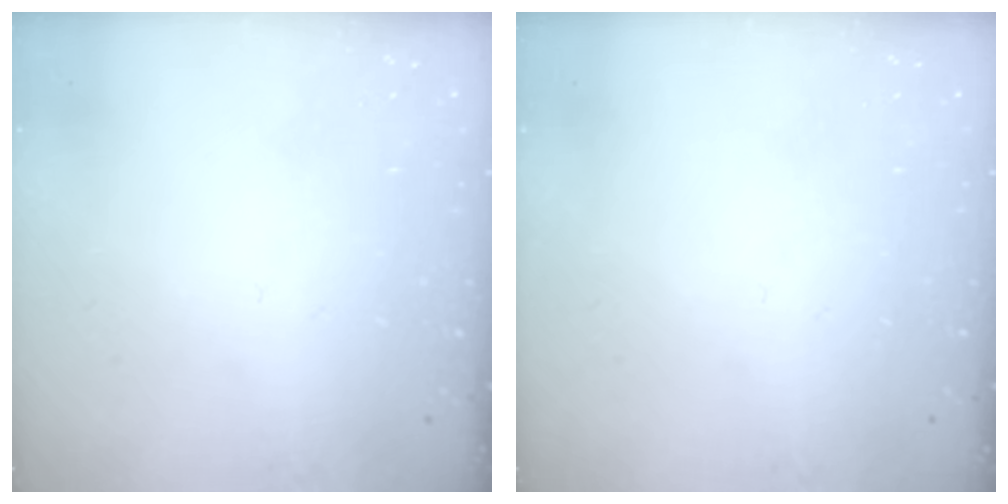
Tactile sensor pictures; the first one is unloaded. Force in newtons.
{"total": 0.0}